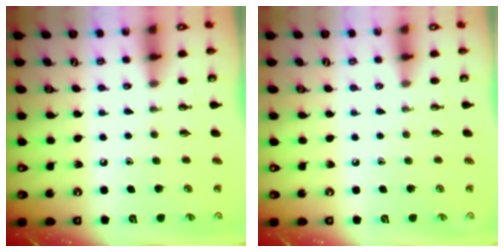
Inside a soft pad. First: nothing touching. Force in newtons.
{"total": 0.0}